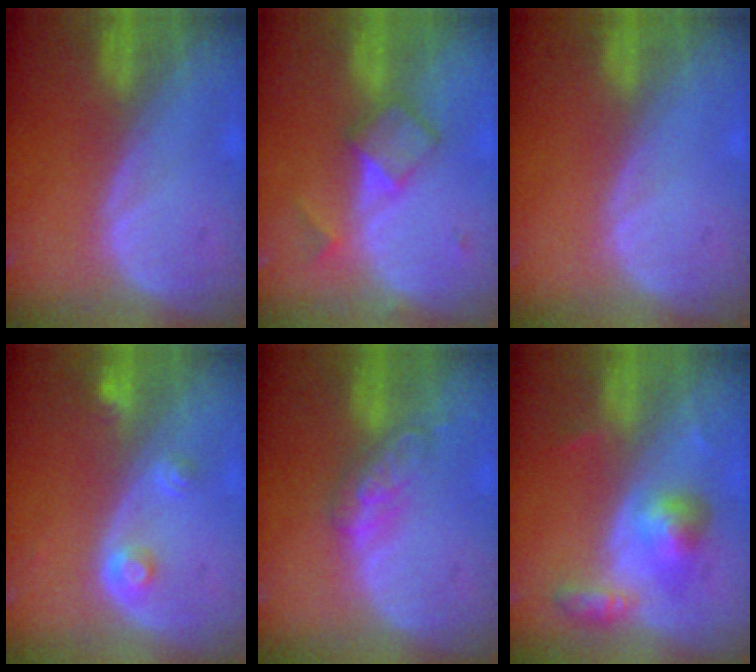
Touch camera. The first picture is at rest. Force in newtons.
{"total": 4.8, "press": 4.6, "slide": 1.4}
{"total": 0.0}
{"total": 3.0, "press": 2.8, "slide": 0.9}
{"total": 4.9, "press": 4.9, "slide": 0.5}
{"total": 5.7, "press": 5.4, "slide": 1.6}